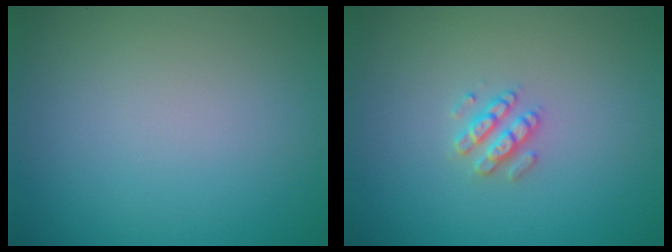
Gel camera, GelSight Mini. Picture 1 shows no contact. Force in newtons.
{"total": 2.1, "press": 2.0, "slide": 0.5}